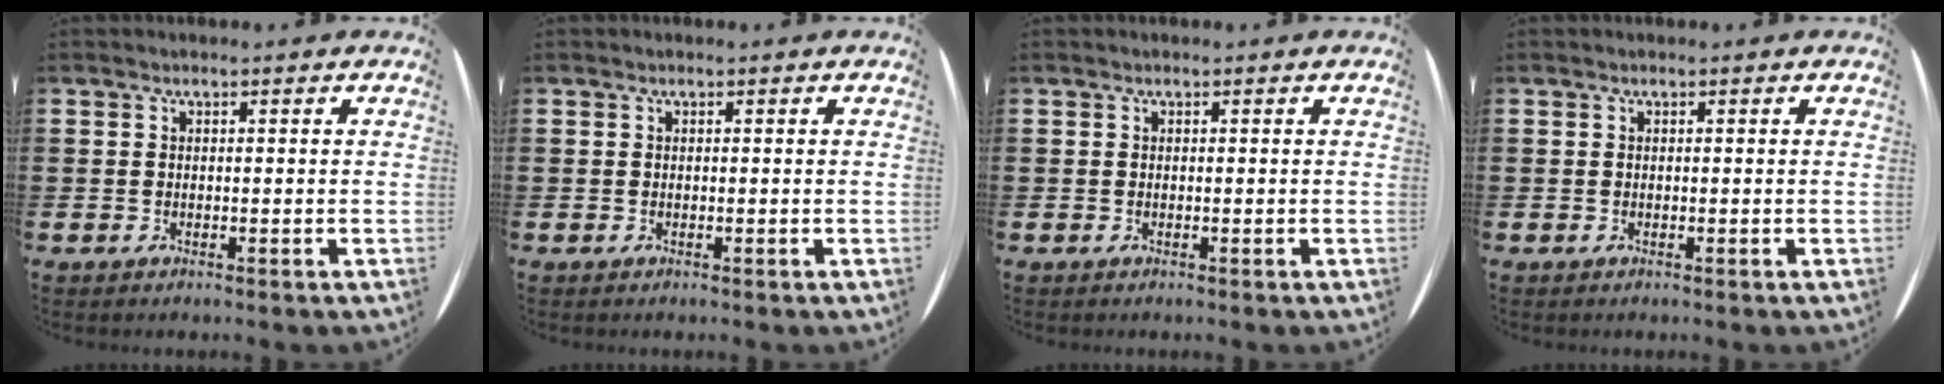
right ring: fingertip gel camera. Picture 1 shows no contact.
{"total": 0.0}
{"total": 0.0}
{"total": 0.0}